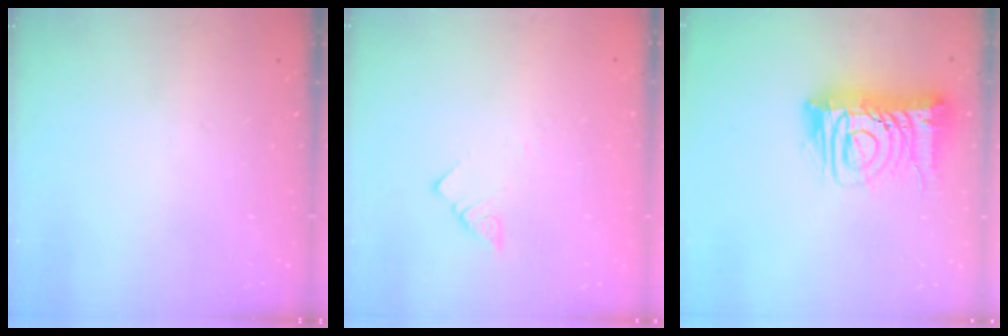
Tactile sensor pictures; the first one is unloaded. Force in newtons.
{"total": 2.8, "press": 2.8, "slide": 0.2}
{"total": 13.2, "press": 13.1, "slide": 1.8}